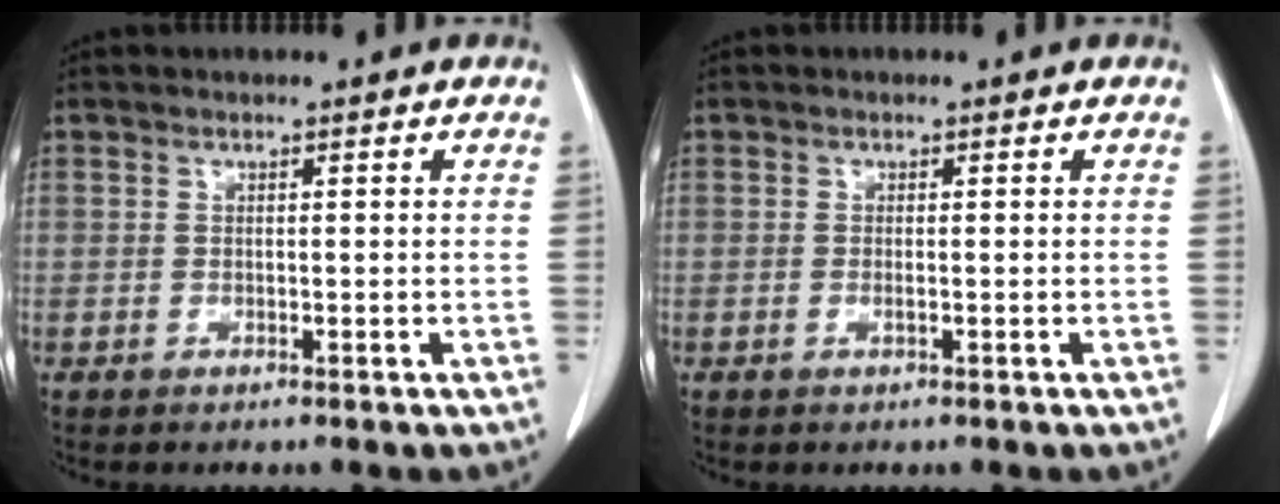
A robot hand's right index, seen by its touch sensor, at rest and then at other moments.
{"total": 0.5, "force": [-0.1, 0.0, 0.5], "torque": [-0.012, -0.002, -0.003]}